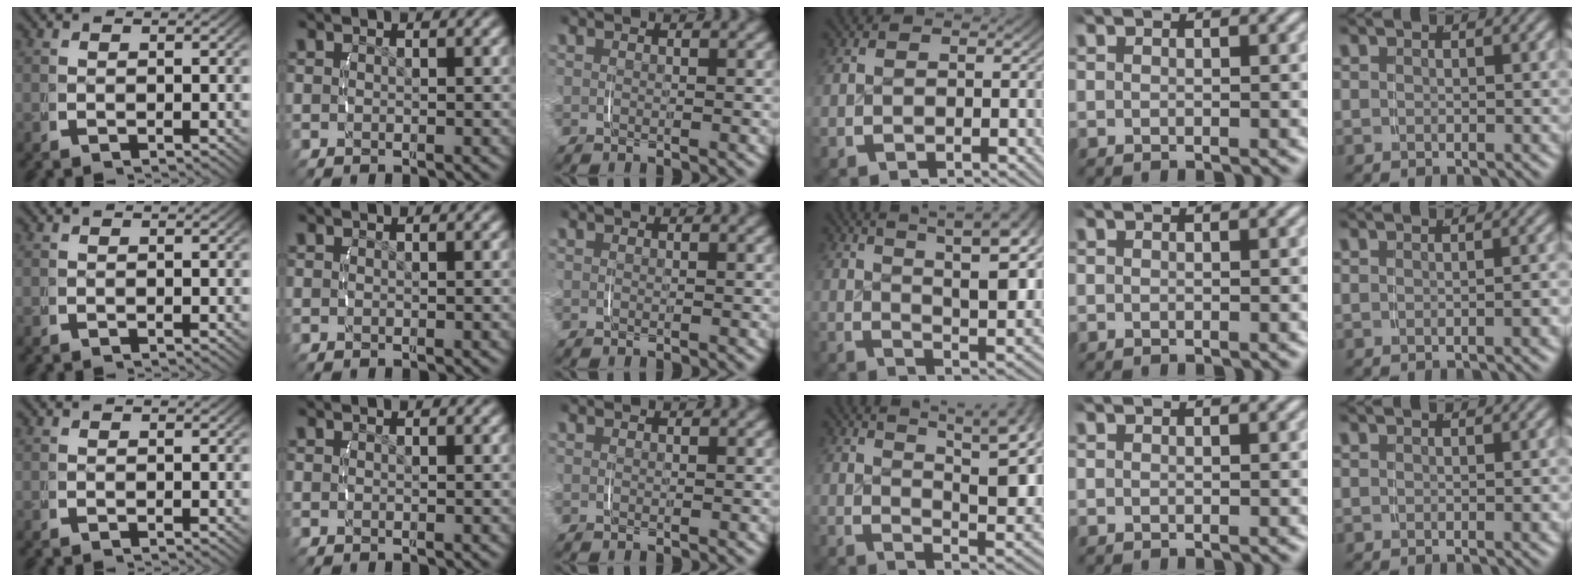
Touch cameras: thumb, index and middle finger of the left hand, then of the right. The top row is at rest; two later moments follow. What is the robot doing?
{"motion": "lift_and_place", "object": "string"}